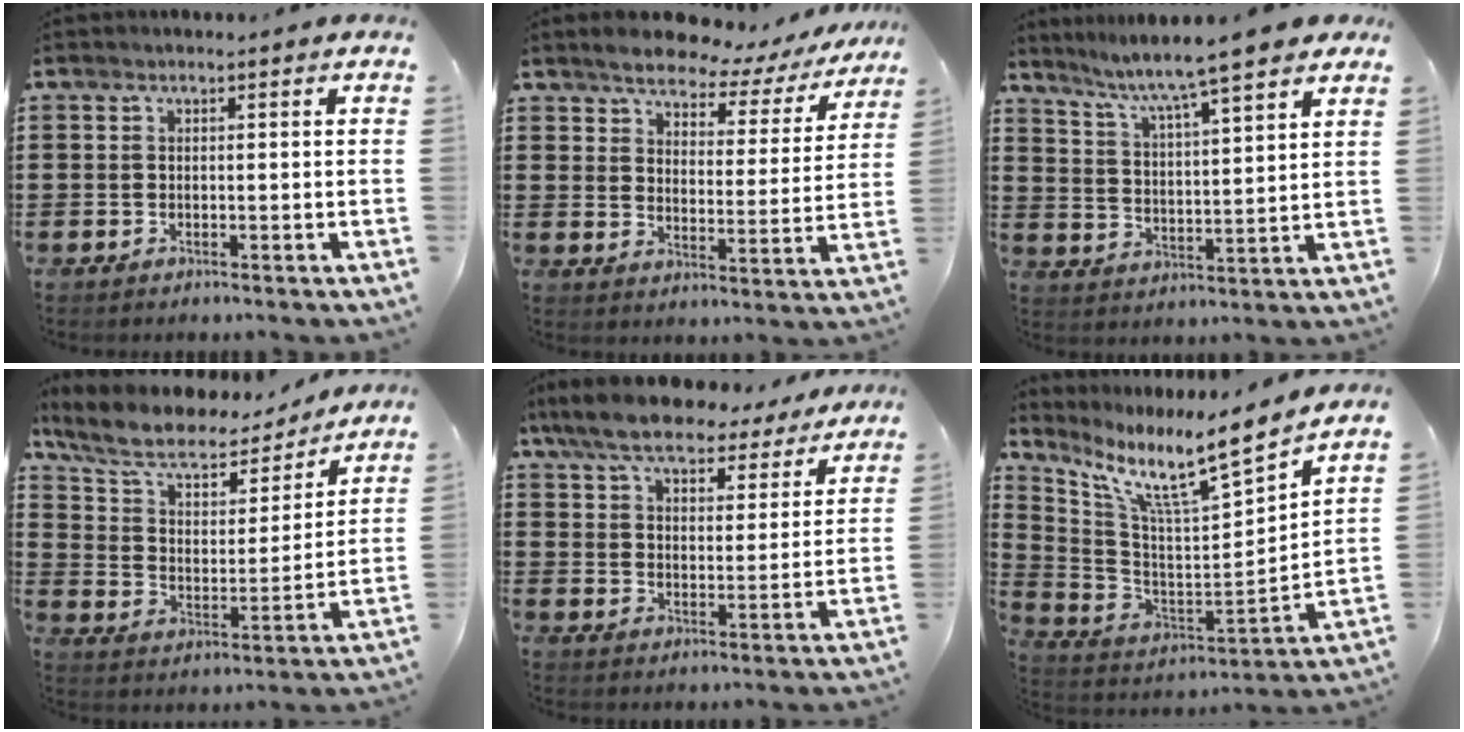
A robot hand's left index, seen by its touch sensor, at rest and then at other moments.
{"total": 4.9, "force": [4.8, 0.8, 0.7], "torque": [-0.036, -0.037, 0.076]}
{"total": 6.0, "force": [5.4, -0.3, 2.7], "torque": [-0.076, -0.037, 0.084]}
{"total": 8.7, "force": [6.7, 3.5, 4.4], "torque": [-0.113, -0.033, 0.114]}
{"total": 8.7, "force": [7.9, 1.8, 3.2], "torque": [-0.097, -0.033, 0.144]}
{"total": 10.3, "force": [7.6, 0.8, 6.9], "torque": [-0.157, -0.058, 0.116]}